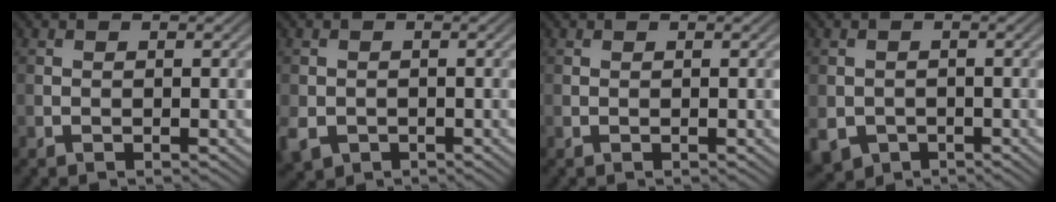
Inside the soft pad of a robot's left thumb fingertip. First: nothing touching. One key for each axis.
{"total": 3.1, "fx": -1.3, "fy": 2.5, "fz": 1.3, "tx": -0.036, "ty": -0.015, "tz": -0.028}
{"total": 0.0}
{"total": 3.5, "fx": -1.5, "fy": 3.0, "fz": 1.1, "tx": -0.033, "ty": -0.018, "tz": -0.029}